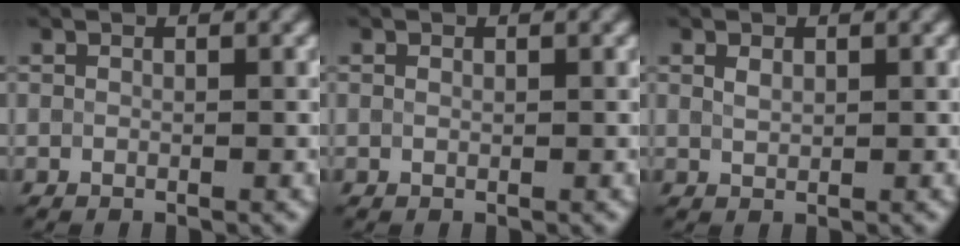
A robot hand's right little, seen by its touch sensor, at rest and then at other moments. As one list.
[{"total": 0.0}, {"total": 1.1, "force": [0.5, 0.6, 0.7], "torque": [-0.017, 0.003, 0.013]}]